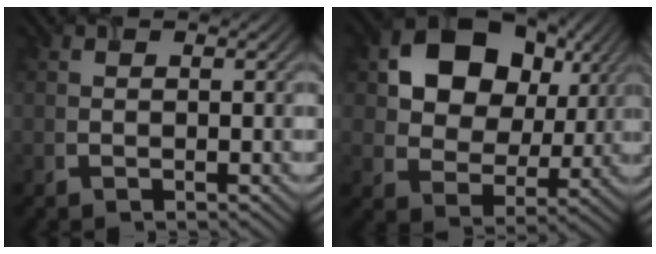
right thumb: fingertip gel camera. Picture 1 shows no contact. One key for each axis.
{"total": 13.1, "fx": 4.7, "fy": 10.1, "fz": 6.9, "tx": -0.146, "ty": 0.026, "tz": 0.085}